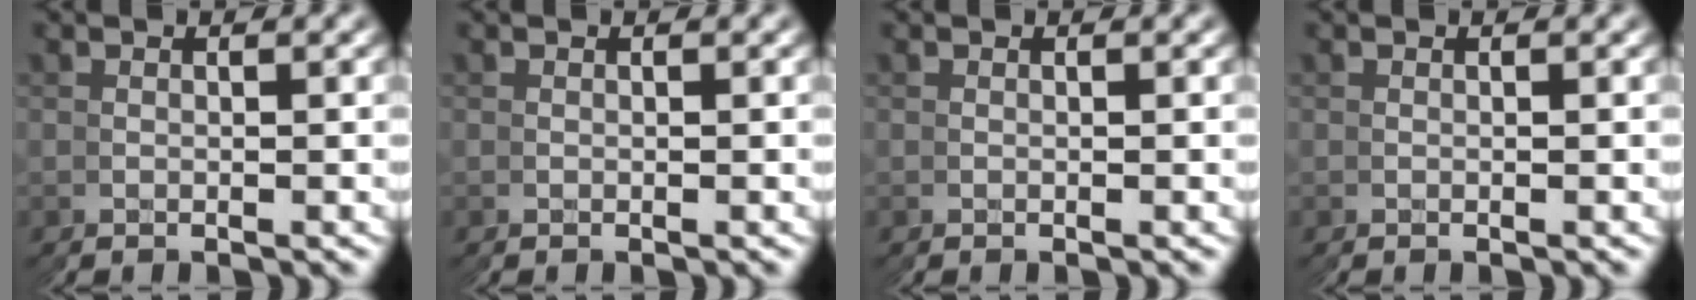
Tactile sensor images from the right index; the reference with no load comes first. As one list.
[{"total": 0.0}, {"total": 0.0}, {"total": 0.0}]